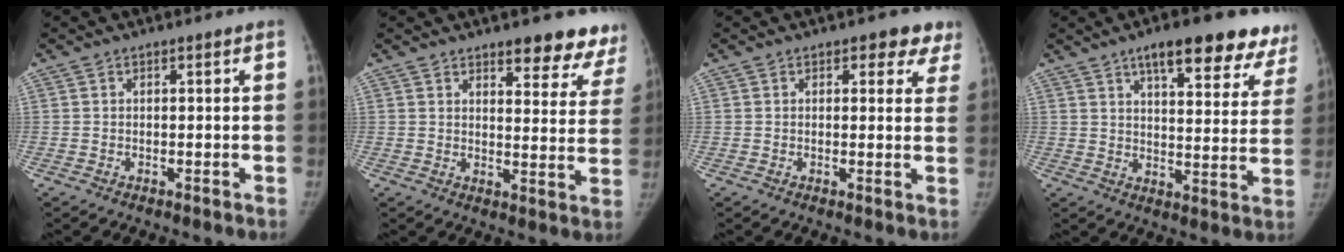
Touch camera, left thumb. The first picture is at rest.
{"total": 12.1, "force": [9.7, 4.3, 5.9], "torque": [-0.013, -0.055, 0.102]}
{"total": 5.0, "force": [3.3, 2.9, 2.4], "torque": [0.019, -0.011, 0.027]}
{"total": 18.8, "force": [12.8, 6.4, 12.2], "torque": [-0.107, -0.043, 0.161]}